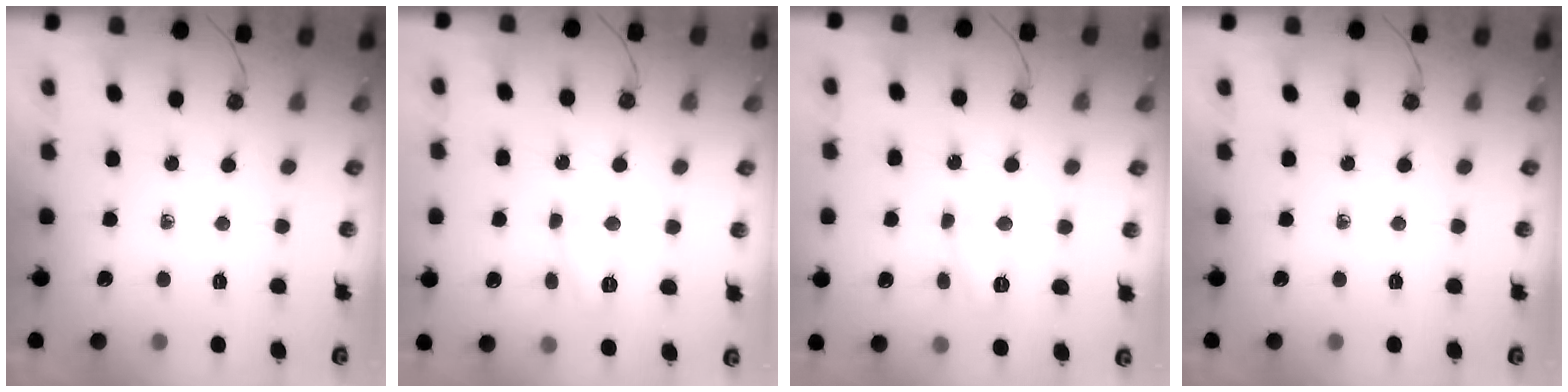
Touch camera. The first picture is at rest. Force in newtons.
{"total": 6.0, "press": 6.0, "slide": 0.6}
{"total": 6.0, "press": 6.0, "slide": 0.6}
{"total": 0.0}